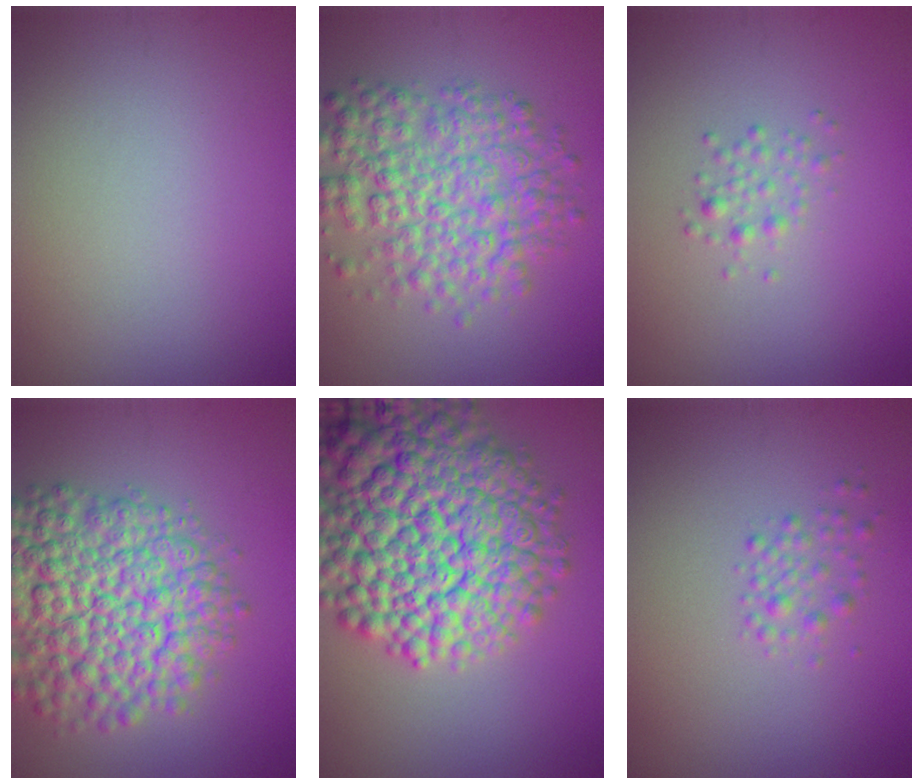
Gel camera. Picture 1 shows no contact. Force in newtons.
{"total": 6.9, "press": 6.9, "slide": 0.1}
{"total": 1.3, "press": 1.3, "slide": 0.0}
{"total": 10.6, "press": 10.5, "slide": 0.4}
{"total": 14.0, "press": 14.0, "slide": 0.7}
{"total": 1.6, "press": 1.6, "slide": 0.0}